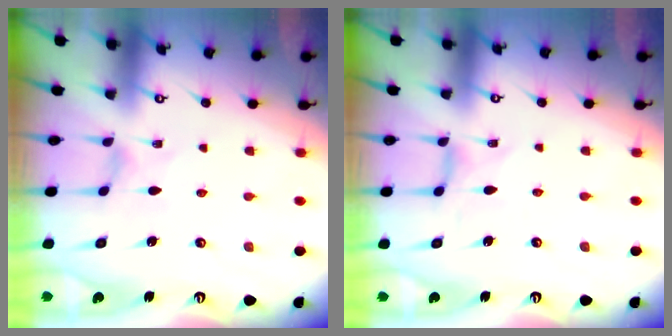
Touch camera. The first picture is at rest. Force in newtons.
{"total": 1.3, "press": 1.3, "slide": 0.3}